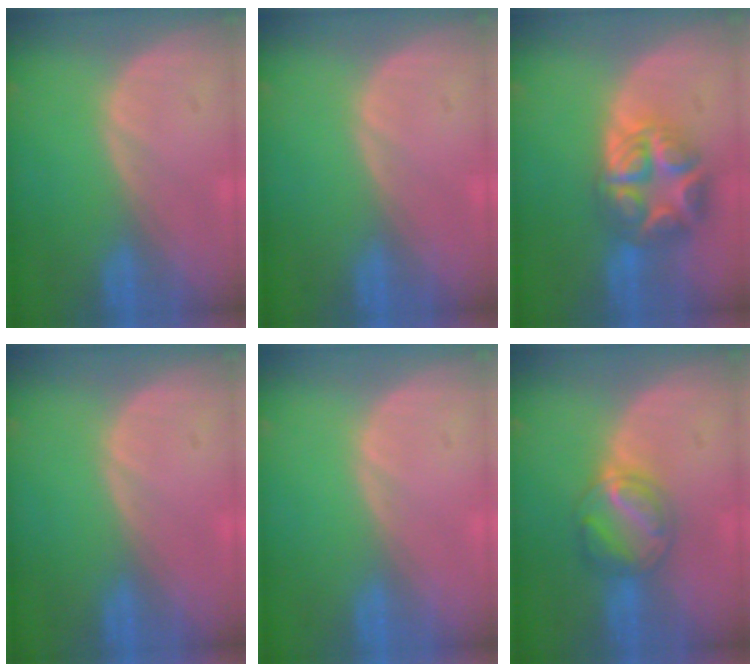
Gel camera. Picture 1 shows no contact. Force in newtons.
{"total": 0.0}
{"total": 8.6, "press": 8.6, "slide": 0.6}
{"total": 0.0}
{"total": 0.0}
{"total": 5.8, "press": 5.7, "slide": 1.0}